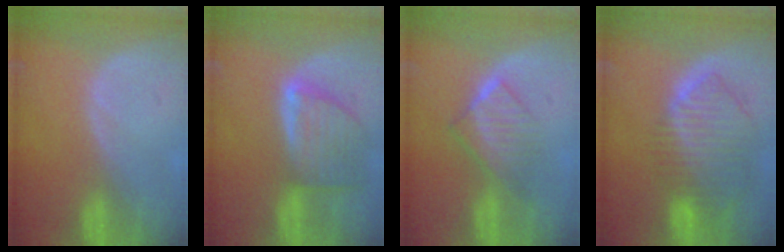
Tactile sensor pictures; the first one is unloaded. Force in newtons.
{"total": 8.1, "press": 7.3, "slide": 3.5}
{"total": 6.5, "press": 5.5, "slide": 3.5}
{"total": 9.9, "press": 8.5, "slide": 5.1}